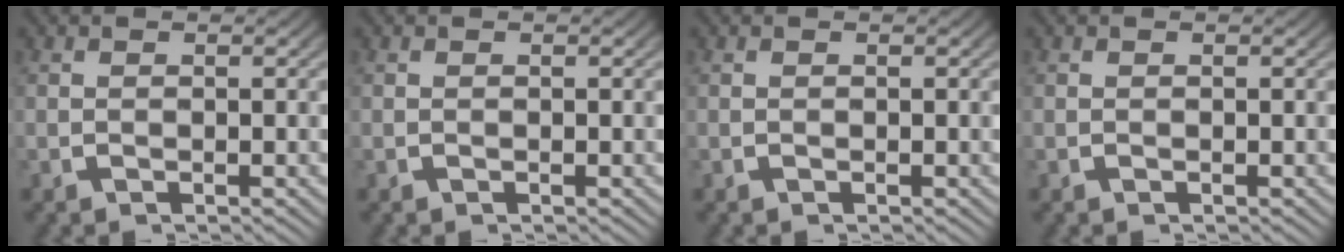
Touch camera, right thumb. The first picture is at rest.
{"total": 0.0}
{"total": 0.0}
{"total": 0.0}